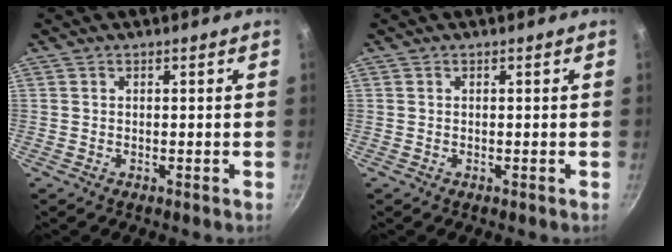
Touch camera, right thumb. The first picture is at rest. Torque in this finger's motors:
{"motor_torque": [-0.12, 0.01, 0.11, 0.11, 0.02]}